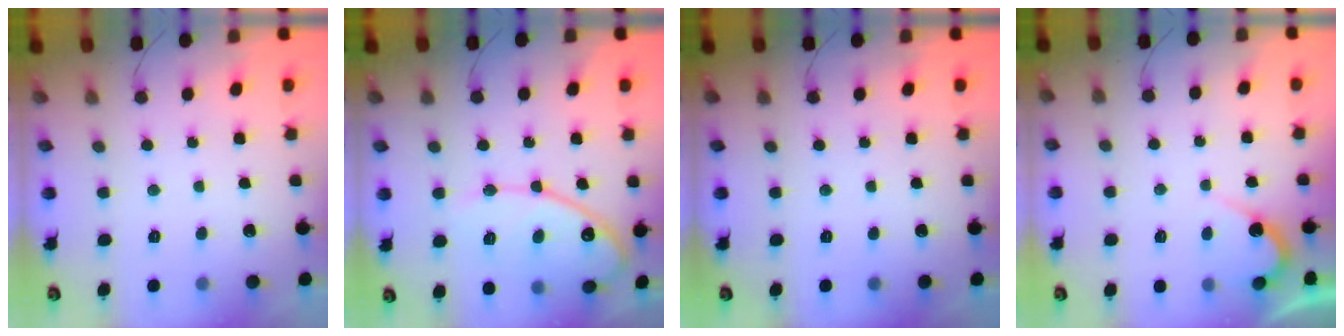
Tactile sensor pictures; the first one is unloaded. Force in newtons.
{"total": 14.0, "press": 14.0, "slide": 0.7}
{"total": 0.0}
{"total": 5.9, "press": 5.9, "slide": 0.3}